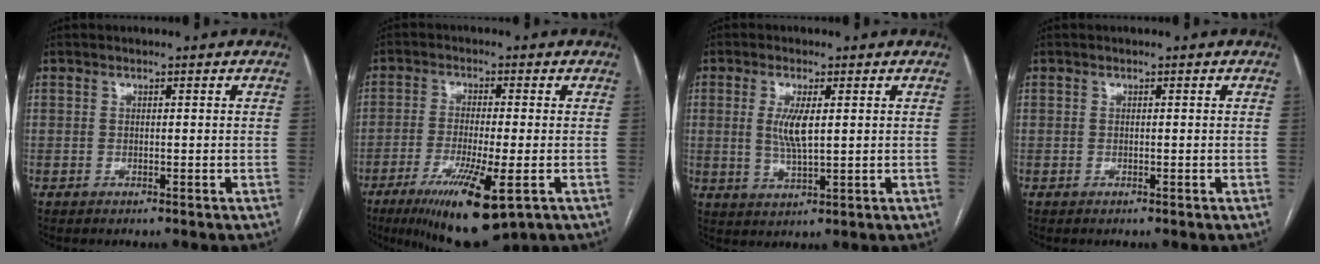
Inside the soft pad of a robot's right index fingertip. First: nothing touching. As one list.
[{"total": 12.4, "force": [-5.9, 1.9, 10.7], "torque": [-0.184, -0.034, -0.092]}, {"total": 4.9, "force": [0.9, 1.2, 4.7], "torque": [-0.099, -0.003, 0.020]}, {"total": 0.0}]